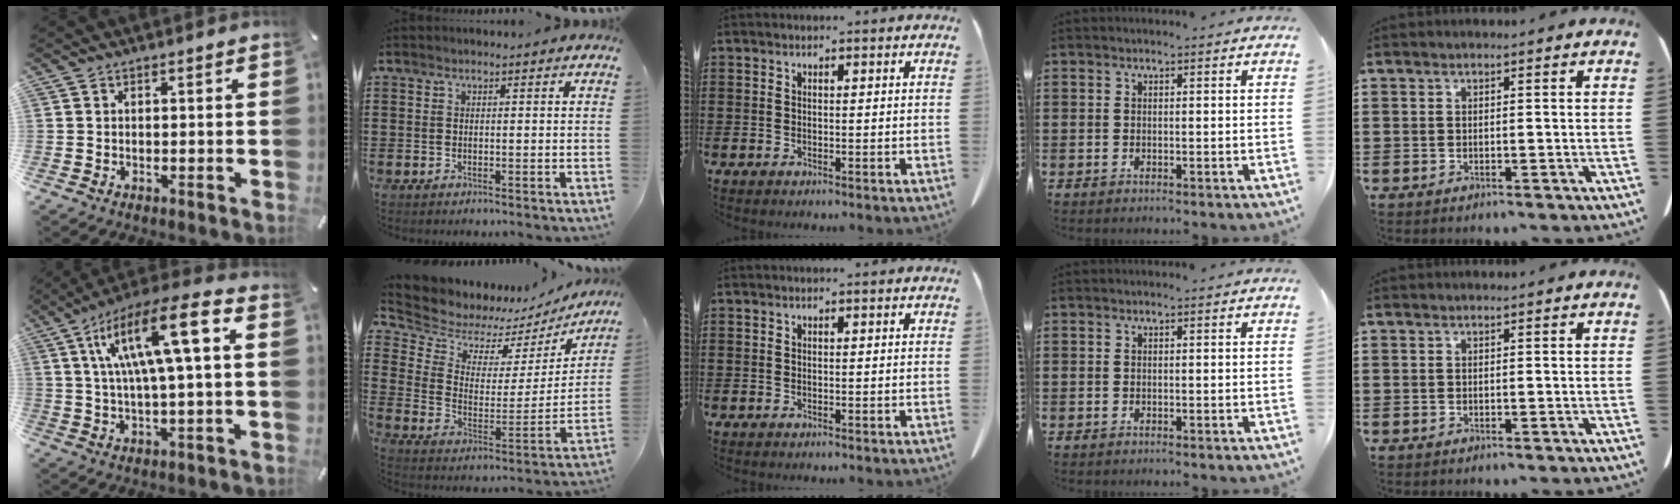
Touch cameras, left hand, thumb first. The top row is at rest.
{"thumb": {"total": 16.2, "force": [4.8, 4.3, 14.9], "torque": [-0.283, 0.000, 0.075]}, "index": {"total": 6.7, "force": [6.2, 2.6, 0.5], "torque": [-0.053, -0.043, 0.109]}}